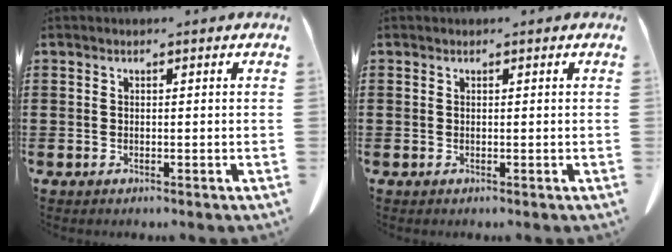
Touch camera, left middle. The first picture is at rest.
{"total": 0.0}